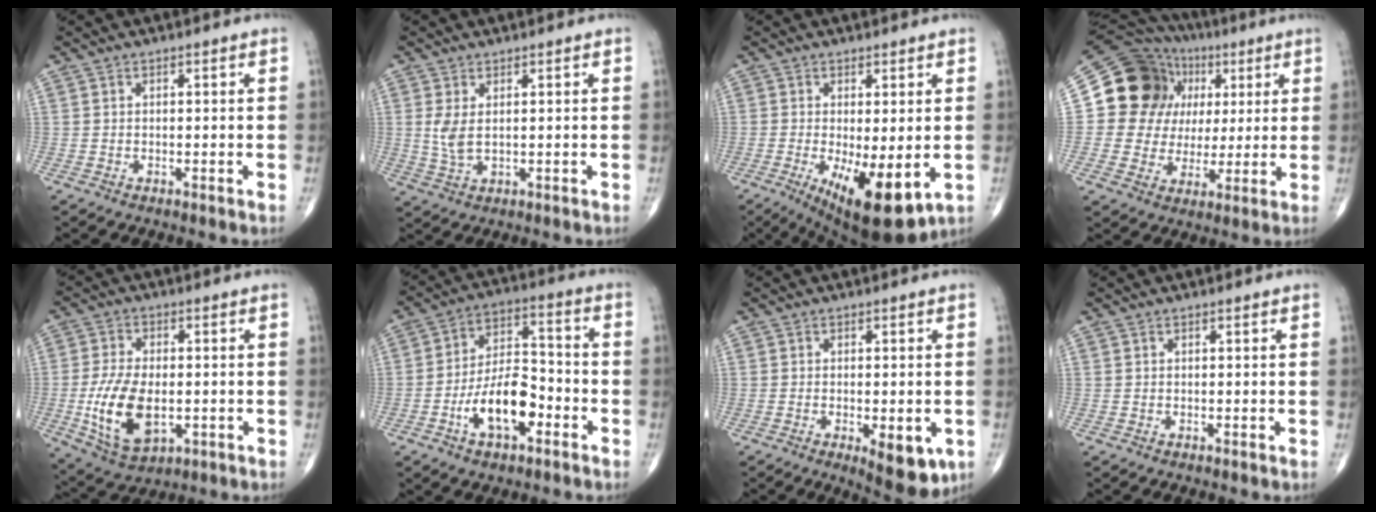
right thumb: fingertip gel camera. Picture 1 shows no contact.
{"total": 3.8, "force": [0.8, 1.8, 3.2], "torque": [-0.074, -0.006, 0.023]}
{"total": 12.5, "force": [-3.3, 4.5, 11.2], "torque": [-0.172, -0.026, -0.034]}
{"total": 17.8, "force": [4.4, 15.8, 6.9], "torque": [-0.076, 0.028, 0.083]}
{"total": 13.3, "force": [-2.3, 7.4, 10.8], "torque": [-0.203, -0.006, -0.031]}
{"total": 13.2, "force": [-5.0, 6.6, 10.2], "torque": [-0.164, 0.040, -0.090]}
{"total": 8.4, "force": [-2.8, 3.4, 7.2], "torque": [-0.083, -0.009, -0.031]}
{"total": 0.0}